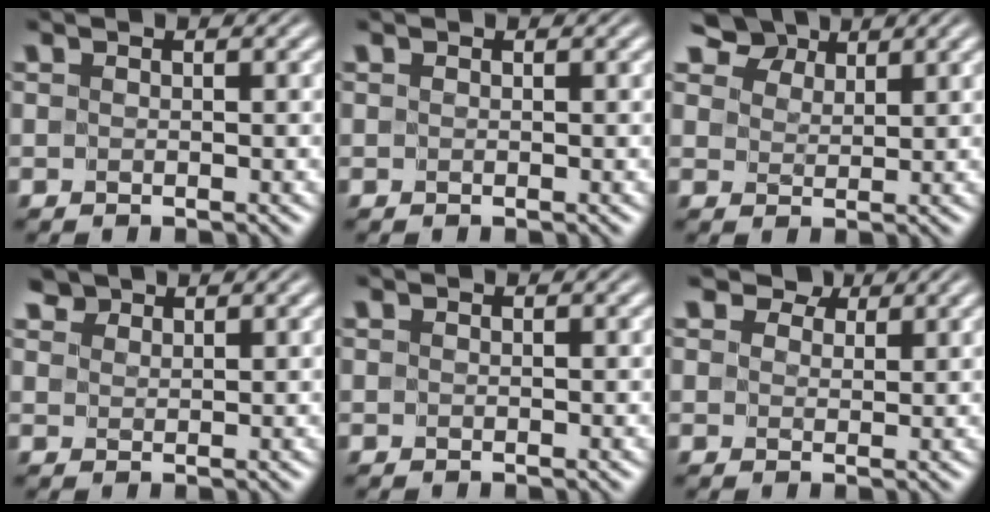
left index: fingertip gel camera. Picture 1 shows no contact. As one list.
[{"total": 0.0}, {"total": 4.6, "force": [4.0, 2.0, 1.2], "torque": [-0.038, -0.010, 0.082]}, {"total": 2.0, "force": [1.9, 0.7, 0.1], "torque": [-0.010, -0.004, 0.040]}, {"total": 0.0}, {"total": 2.6, "force": [2.1, 1.4, 0.8], "torque": [-0.017, -0.006, 0.024]}]